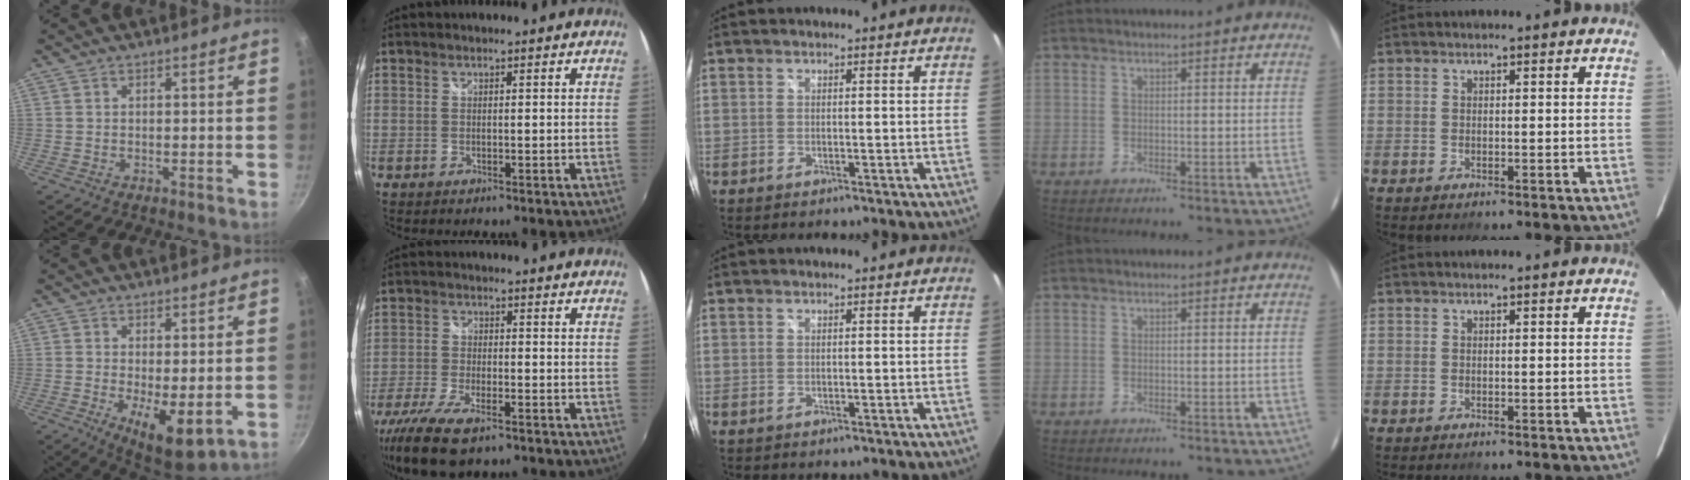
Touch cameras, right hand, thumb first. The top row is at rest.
{"thumb": {"total": 8.7, "force": [-1.6, 3.3, 7.9], "torque": [-0.114, -0.015, -0.012]}, "index": {"total": 11.8, "force": [-8.2, 3.9, 7.5], "torque": [-0.178, -0.037, -0.156]}}